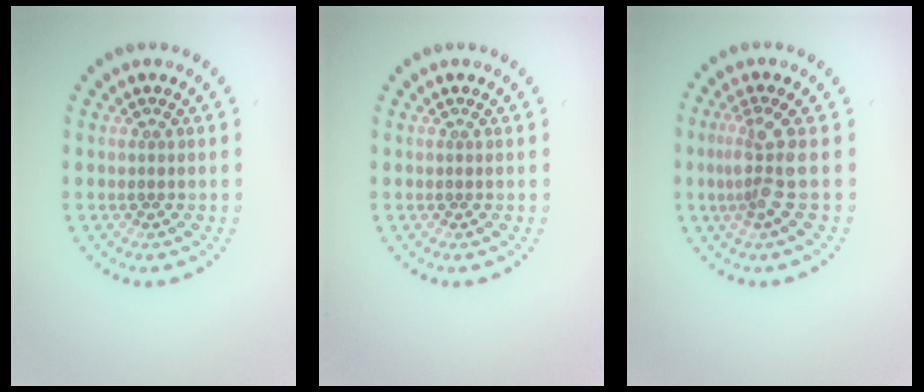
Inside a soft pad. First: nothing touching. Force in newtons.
{"total": 0.0}
{"total": 2.7, "press": 2.0, "slide": 1.8}